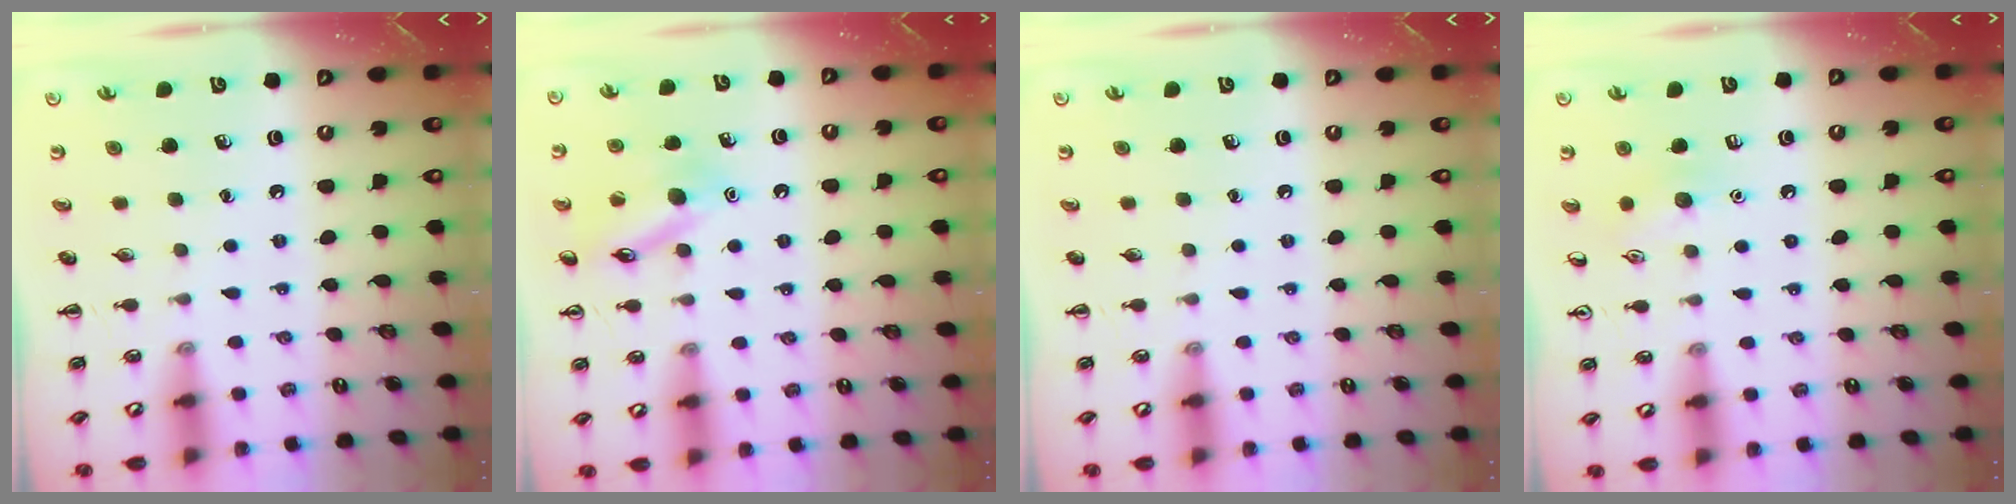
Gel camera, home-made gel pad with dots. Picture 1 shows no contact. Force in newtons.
{"total": 12.5, "press": 12.4, "slide": 1.9}
{"total": 0.0}
{"total": 7.1, "press": 6.8, "slide": 1.8}